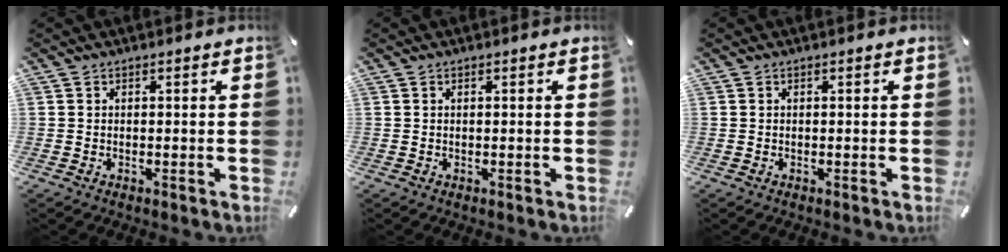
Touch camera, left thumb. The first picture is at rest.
{"total": 0.5, "force": [0.1, 0.1, 0.5], "torque": [-0.010, 0.000, 0.002]}
{"total": 0.0}